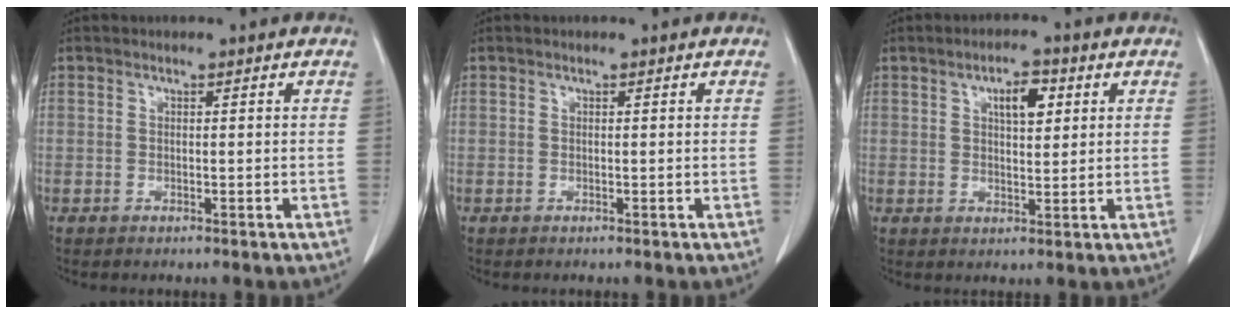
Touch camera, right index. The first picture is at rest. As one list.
[{"total": 0.0}, {"total": 4.9, "force": [1.9, 1.9, 4.1], "torque": [-0.067, 0.004, 0.031]}]